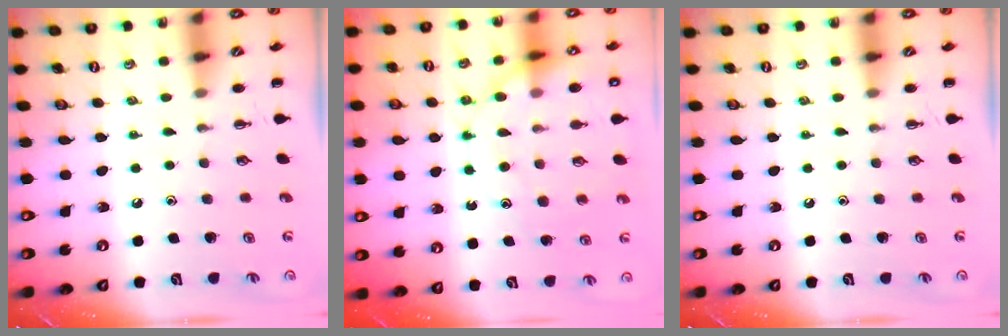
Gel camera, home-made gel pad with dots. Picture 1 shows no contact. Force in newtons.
{"total": 18.3, "press": 18.2, "slide": 2.1}
{"total": 0.0}